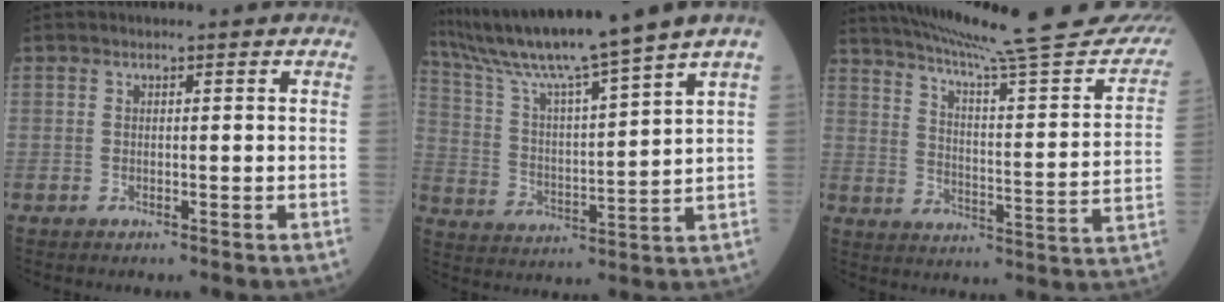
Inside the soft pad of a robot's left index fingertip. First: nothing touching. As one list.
[{"total": 15.0, "force": [12.6, -2.9, 7.7], "torque": [-0.140, -0.008, 0.222]}, {"total": 28.6, "force": [25.0, 1.5, 13.7], "torque": [-0.209, -0.073, 0.323]}]